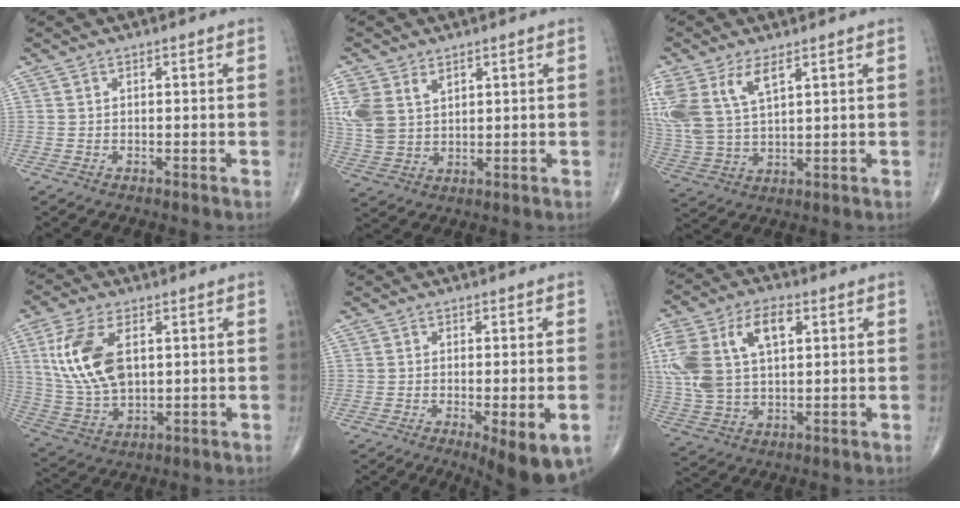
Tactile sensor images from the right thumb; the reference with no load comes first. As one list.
[{"total": 9.9, "force": [4.0, 6.7, 6.1], "torque": [-0.136, -0.004, 0.092]}, {"total": 13.0, "force": [6.0, 6.4, 9.6], "torque": [-0.221, -0.011, 0.129]}, {"total": 14.3, "force": [3.5, 7.9, 11.3], "torque": [-0.230, -0.008, 0.077]}, {"total": 10.5, "force": [-4.5, 2.9, 9.1], "torque": [-0.126, -0.008, -0.061]}, {"total": 17.8, "force": [4.8, 10.2, 13.7], "torque": [-0.292, 0.015, 0.089]}]